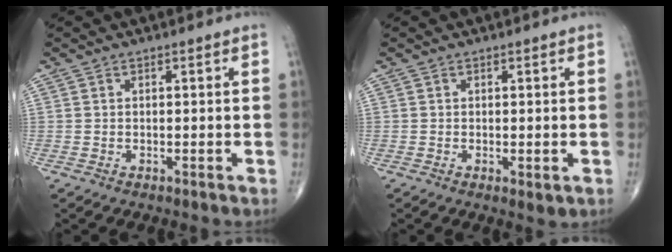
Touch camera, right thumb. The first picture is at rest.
{"total": 1.8, "force": [-0.4, 0.7, 1.6], "torque": [-0.027, -0.007, -0.002]}